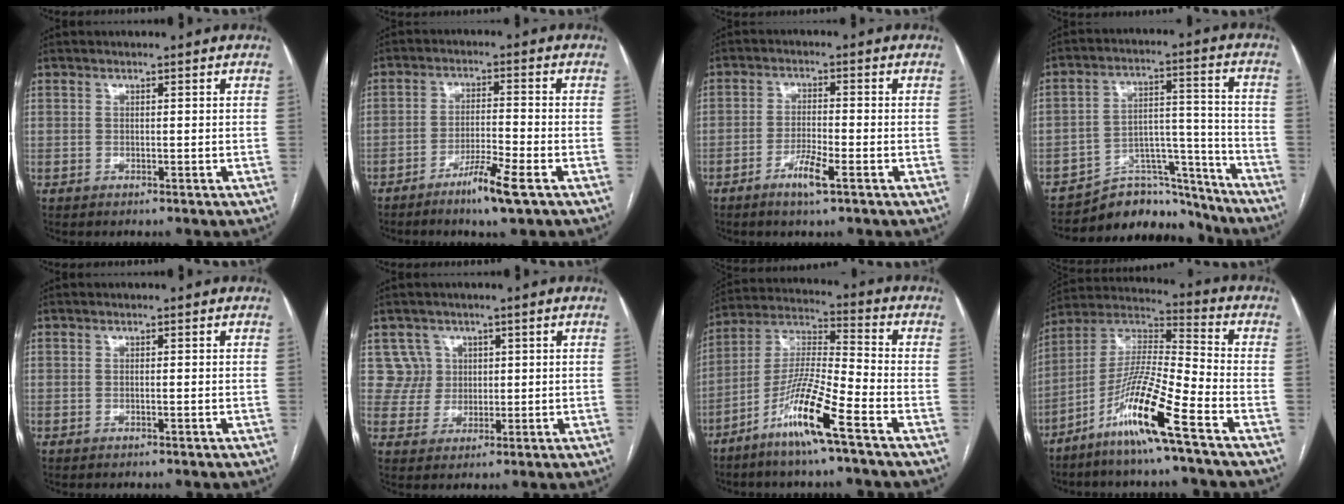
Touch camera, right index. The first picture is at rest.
{"total": 6.4, "force": [-3.9, -0.1, 5.0], "torque": [-0.090, -0.010, -0.072]}
{"total": 4.5, "force": [-2.6, 0.3, 3.7], "torque": [-0.072, -0.004, -0.049]}
{"total": 12.7, "force": [-11.9, 4.1, 0.5], "torque": [0.015, 0.070, -0.185]}
{"total": 0.0}
{"total": 4.8, "force": [1.8, 4.4, -0.5], "torque": [0.021, 0.011, 0.037]}
{"total": 12.5, "force": [-7.1, -0.2, 10.3], "torque": [-0.204, -0.018, -0.144]}
{"total": 13.9, "force": [-7.9, -0.7, 11.4], "torque": [-0.226, -0.016, -0.158]}